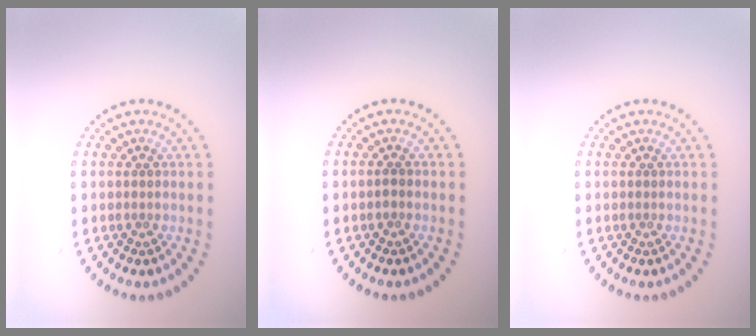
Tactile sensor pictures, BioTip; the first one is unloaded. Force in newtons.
{"total": 0.7, "press": 0.6, "slide": 0.2}
{"total": 0.0}